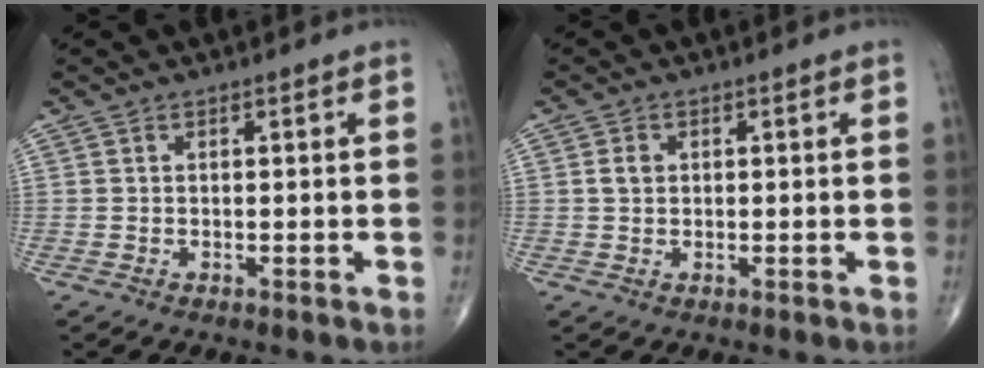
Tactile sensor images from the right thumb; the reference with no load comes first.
{"total": 1.9, "force": [0.4, 1.5, 1.2], "torque": [-0.019, 0.003, 0.008]}